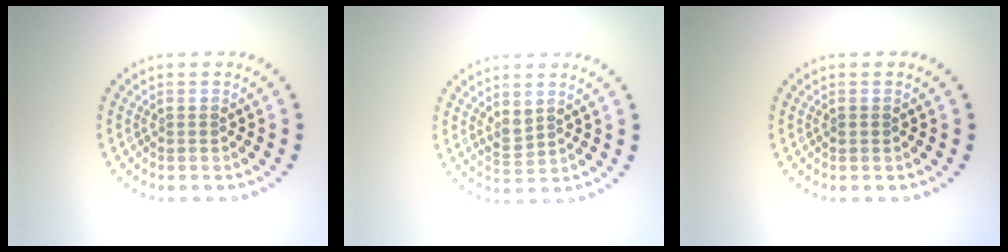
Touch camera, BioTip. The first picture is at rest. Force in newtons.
{"total": 1.3, "press": 1.3, "slide": 0.5}
{"total": 0.5, "press": 0.5, "slide": 0.2}